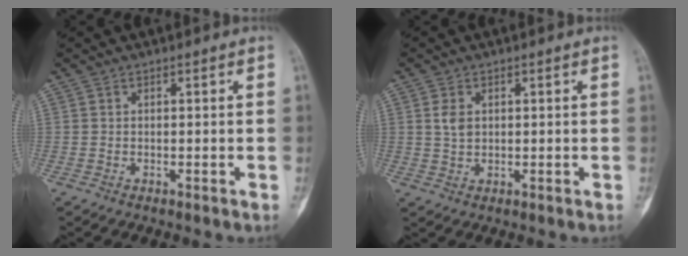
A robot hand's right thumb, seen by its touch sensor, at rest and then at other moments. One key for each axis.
{"total": 3.0, "fx": 0.6, "fy": 2.0, "fz": 2.1, "tx": -0.038, "ty": 0.000, "tz": 0.012}